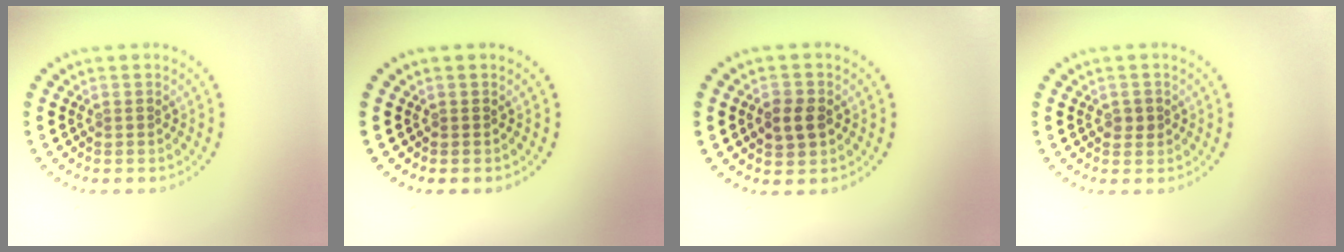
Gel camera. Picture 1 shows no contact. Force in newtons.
{"total": 0.0}
{"total": 2.6, "press": 2.6, "slide": 0.0}
{"total": 1.1, "press": 1.1, "slide": 0.3}